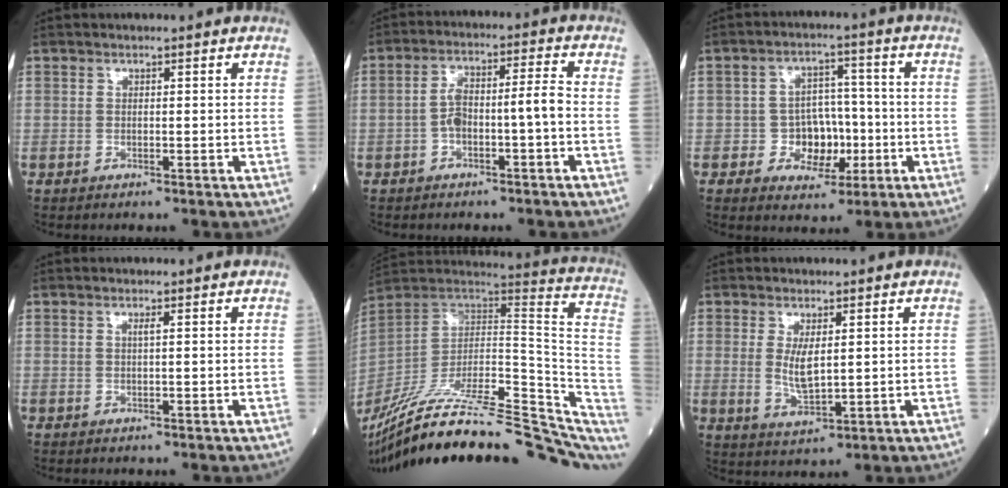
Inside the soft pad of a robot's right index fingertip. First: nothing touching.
{"total": 6.6, "force": [-1.5, 1.3, 6.3], "torque": [-0.120, 0.030, -0.026]}
{"total": 6.7, "force": [-1.6, 5.3, 3.8], "torque": [-0.047, 0.020, -0.021]}
{"total": 0.8, "force": [0.3, -0.1, 0.7], "torque": [-0.014, 0.000, 0.005]}
{"total": 35.7, "force": [-29.0, 7.8, 19.4], "torque": [-0.264, -0.035, -0.420]}
{"total": 4.7, "force": [0.8, 1.4, 4.5], "torque": [-0.083, -0.011, 0.022]}